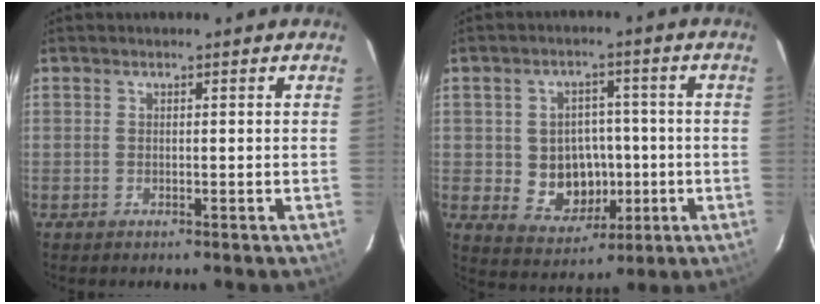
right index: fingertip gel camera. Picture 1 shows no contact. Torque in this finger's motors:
{"motor_torque": [0.70, -0.55, 0.38, 0.06]}